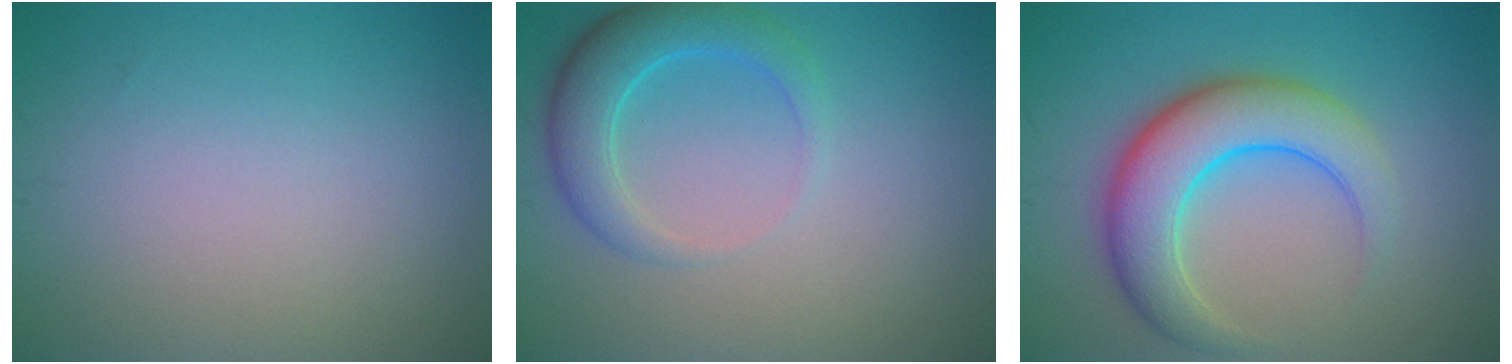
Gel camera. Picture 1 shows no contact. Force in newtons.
{"total": 4.2, "press": 4.2, "slide": 0.3}
{"total": 7.1, "press": 7.1, "slide": 0.2}